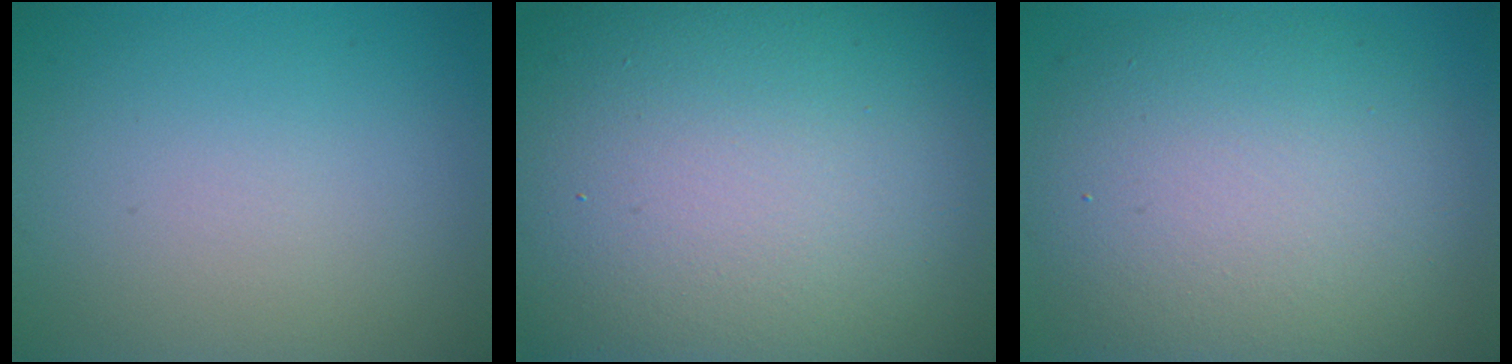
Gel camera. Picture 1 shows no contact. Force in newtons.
{"total": 19.9, "press": 19.8, "slide": 1.2}
{"total": 10.5, "press": 10.5, "slide": 0.6}